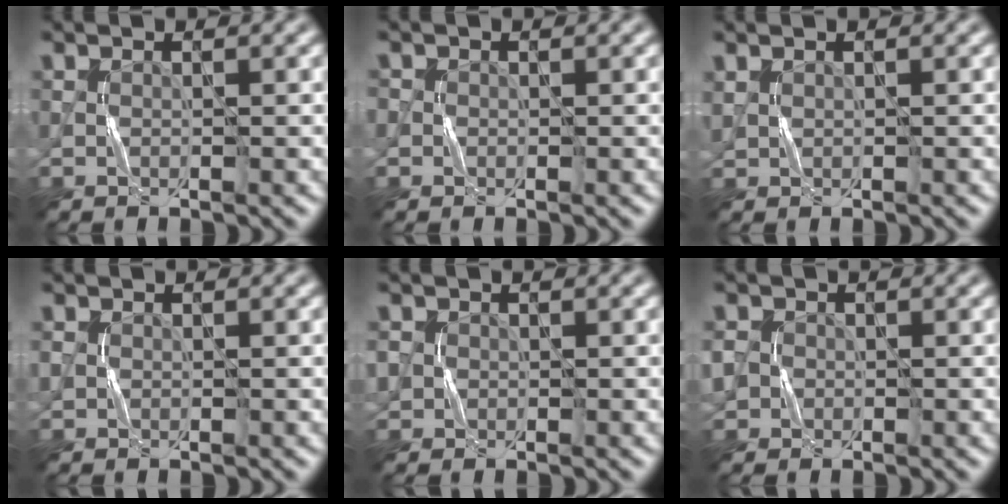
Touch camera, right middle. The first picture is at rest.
{"total": 0.9, "force": [0.0, 0.9, 0.1], "torque": [0.005, -0.003, -0.007]}
{"total": 0.6, "force": [0.5, 0.4, 0.1], "torque": [-0.005, 0.000, 0.015]}
{"total": 0.9, "force": [0.0, 0.9, 0.3], "torque": [-0.004, 0.001, -0.004]}
{"total": 2.0, "force": [0.1, 1.9, 0.5], "torque": [-0.013, 0.005, 0.000]}
{"total": 3.7, "force": [-0.4, 3.5, 1.3], "torque": [-0.034, 0.011, -0.021]}